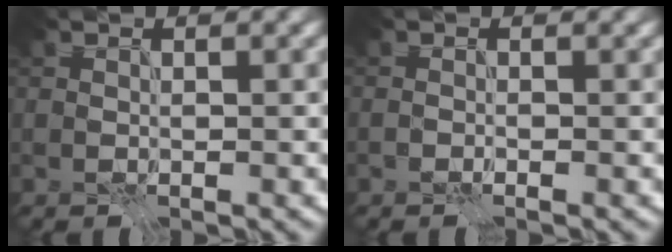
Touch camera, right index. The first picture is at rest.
{"total": 0.0}